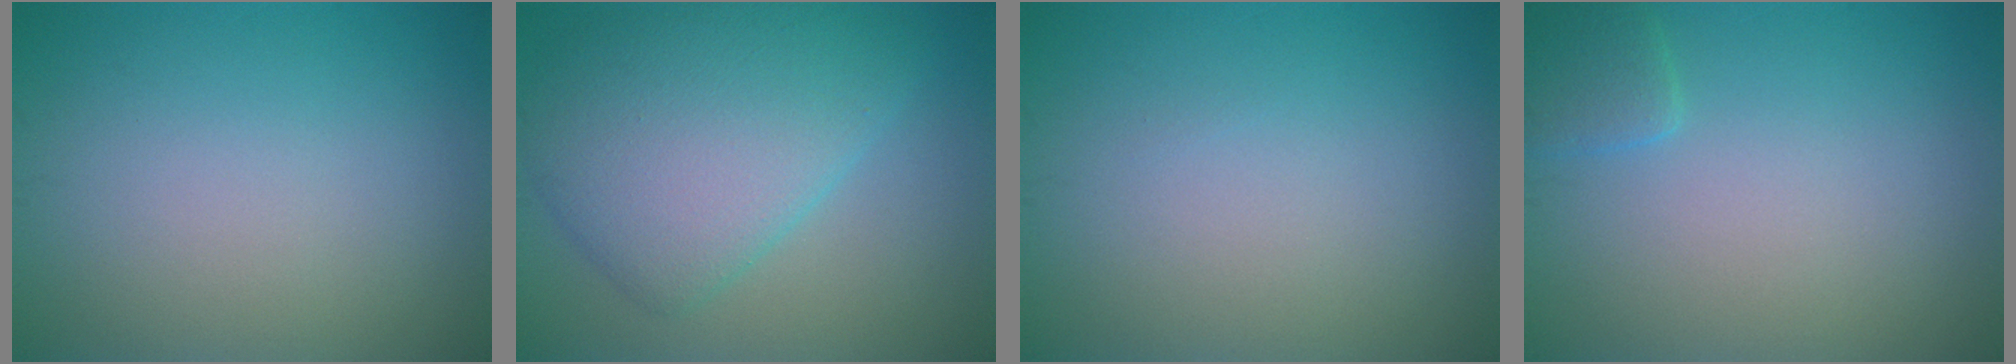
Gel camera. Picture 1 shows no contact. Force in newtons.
{"total": 7.8, "press": 7.8, "slide": 0.2}
{"total": 0.0}
{"total": 1.6, "press": 1.6, "slide": 0.1}